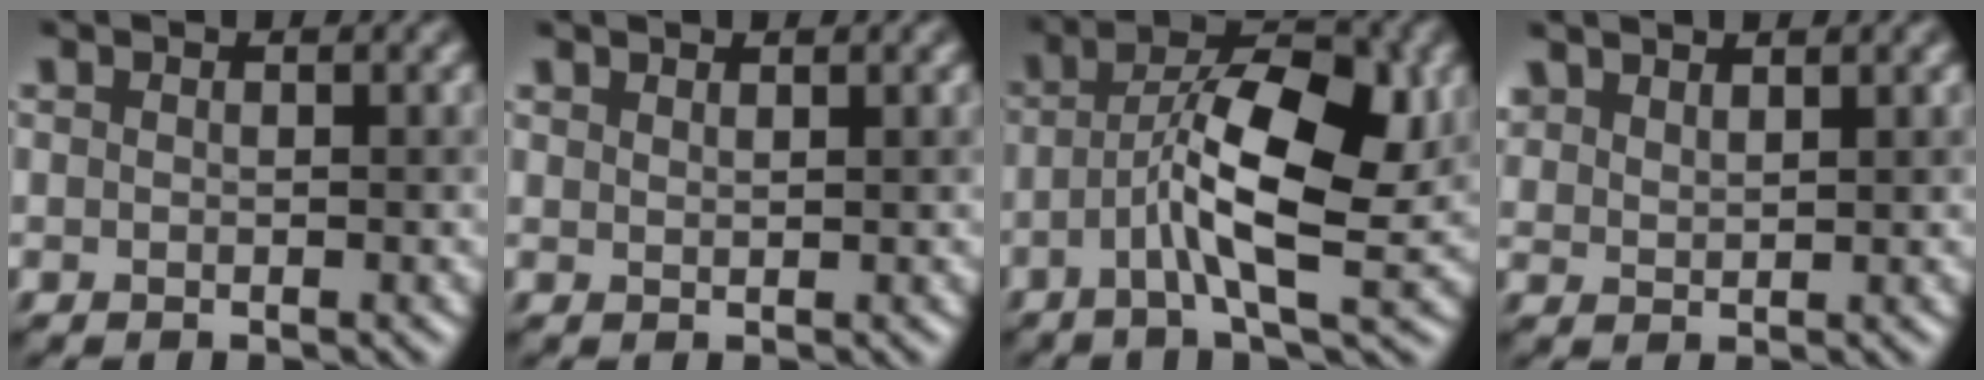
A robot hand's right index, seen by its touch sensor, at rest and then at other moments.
{"total": 0.7, "force": [0.7, -0.1, 0.1], "torque": [-0.001, 0.001, 0.015]}
{"total": 8.7, "force": [-0.9, 2.7, 8.2], "torque": [-0.140, 0.010, -0.022]}
{"total": 1.8, "force": [1.8, 0.1, 0.3], "torque": [-0.009, 0.006, 0.040]}